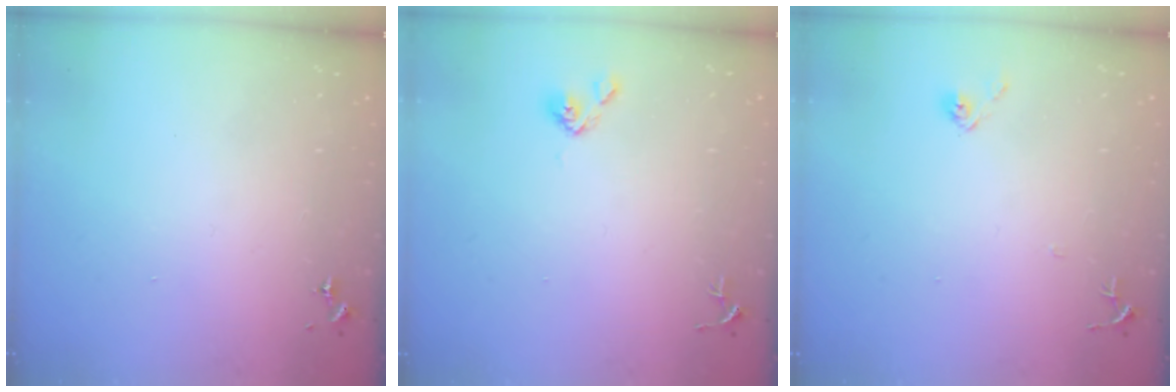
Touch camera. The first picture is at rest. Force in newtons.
{"total": 4.4, "press": 4.3, "slide": 0.6}
{"total": 5.9, "press": 5.9, "slide": 0.4}